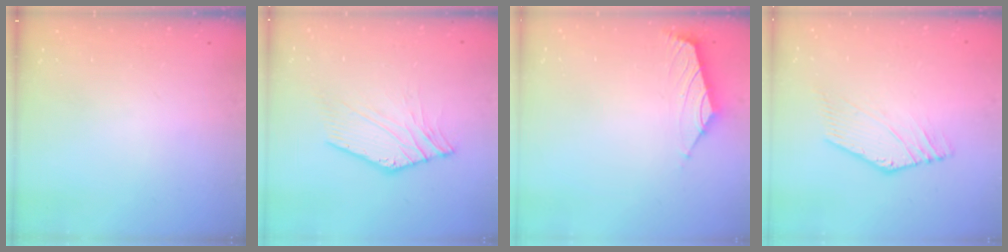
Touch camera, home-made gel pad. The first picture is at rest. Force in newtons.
{"total": 6.4, "press": 6.3, "slide": 1.3}
{"total": 1.7, "press": 1.6, "slide": 0.7}
{"total": 1.0, "press": 0.8, "slide": 0.5}